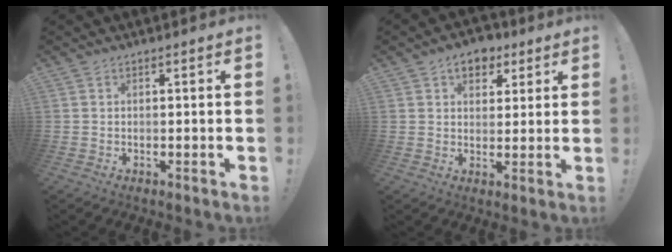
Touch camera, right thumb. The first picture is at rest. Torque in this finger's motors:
{"motor_torque": [0.33, 1.54, 0.06, 0.26, -0.02]}